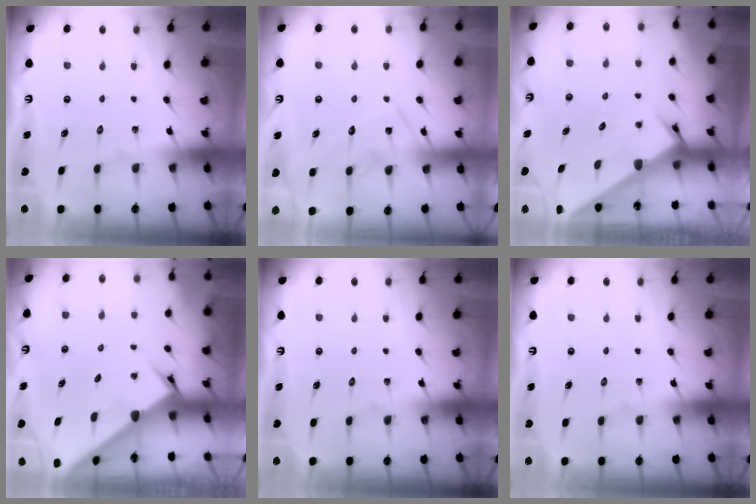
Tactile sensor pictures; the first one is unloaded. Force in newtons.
{"total": 10.1, "press": 10.1, "slide": 0.7}
{"total": 3.5, "press": 3.5, "slide": 0.1}
{"total": 2.0, "press": 2.0, "slide": 0.2}
{"total": 0.0}
{"total": 0.0}